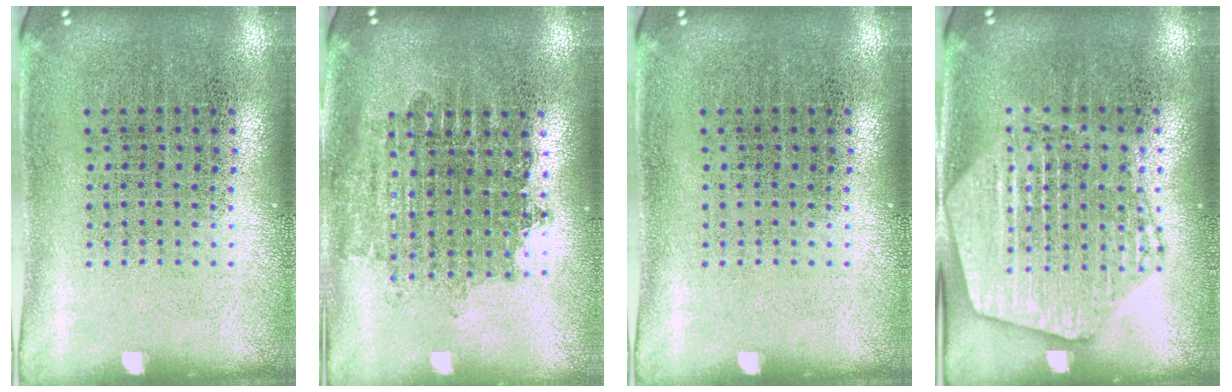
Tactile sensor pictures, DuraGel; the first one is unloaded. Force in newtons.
{"total": 1.8, "press": 1.4, "slide": 1.1}
{"total": 0.0}
{"total": 2.0, "press": 2.0, "slide": 0.2}